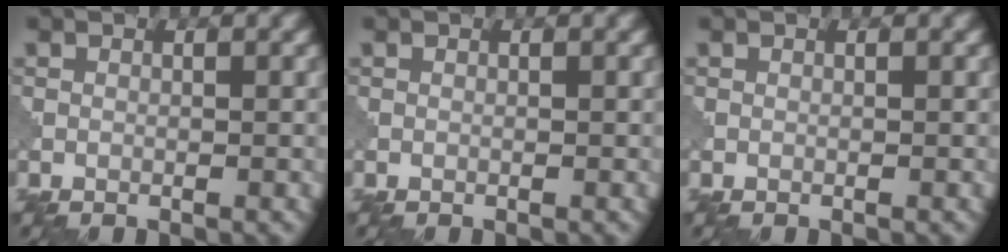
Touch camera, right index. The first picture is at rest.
{"total": 0.0}
{"total": 0.0}